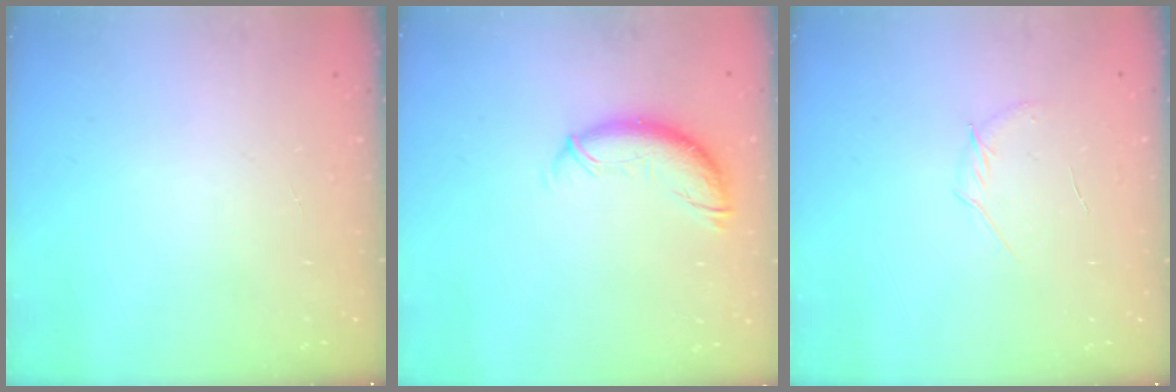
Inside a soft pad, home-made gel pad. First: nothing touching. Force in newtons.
{"total": 10.4, "press": 10.3, "slide": 0.7}
{"total": 5.8, "press": 5.6, "slide": 1.6}